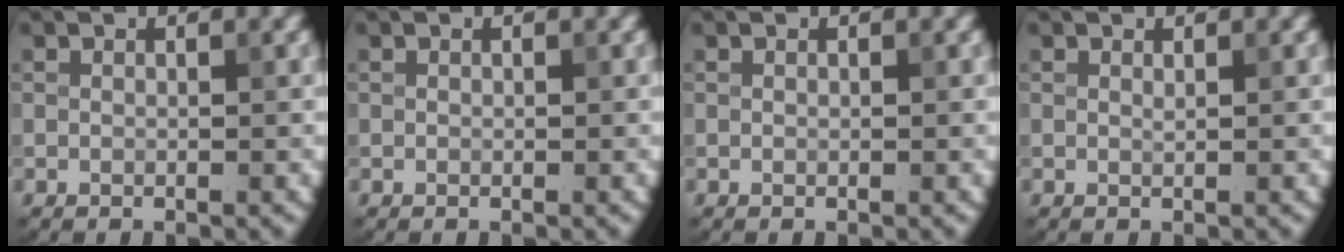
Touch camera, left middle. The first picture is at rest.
{"total": 0.0}
{"total": 0.0}
{"total": 0.0}